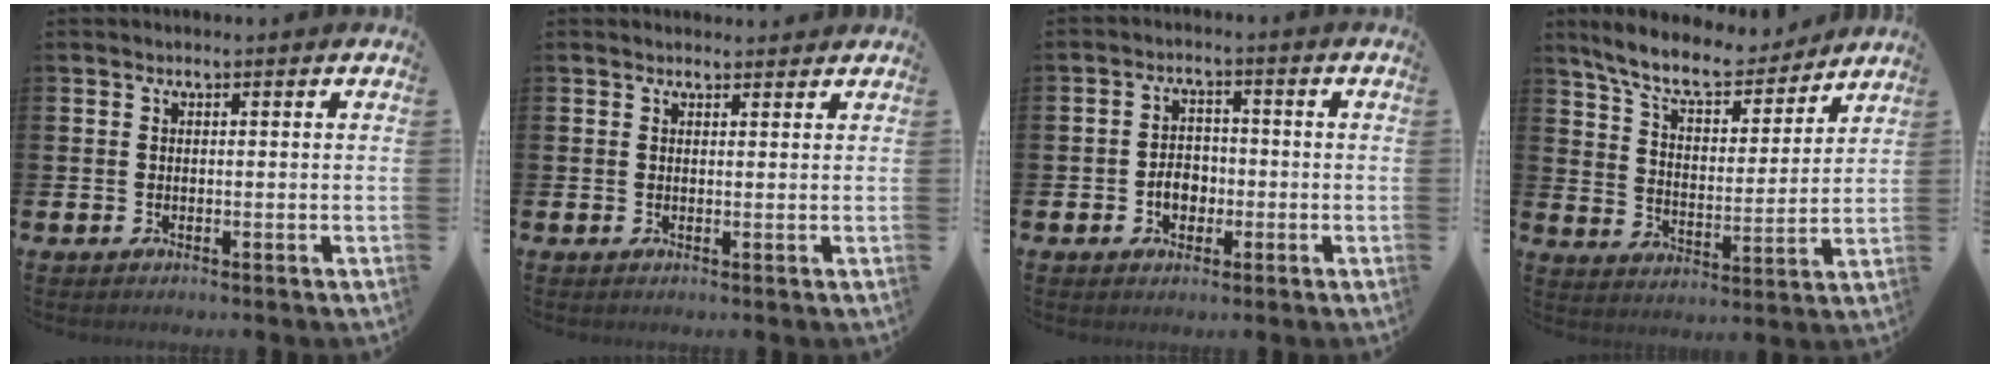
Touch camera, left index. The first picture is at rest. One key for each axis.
{"total": 1.0, "fx": 1.0, "fy": 0.3, "fz": 0.1, "tx": 0.006, "ty": -0.001, "tz": 0.017}
{"total": 3.5, "fx": -1.0, "fy": 2.6, "fz": 2.1, "tx": -0.023, "ty": -0.003, "tz": -0.025}
{"total": 9.3, "fx": 8.4, "fy": 2.2, "fz": 3.3, "tx": -0.096, "ty": -0.050, "tz": 0.147}